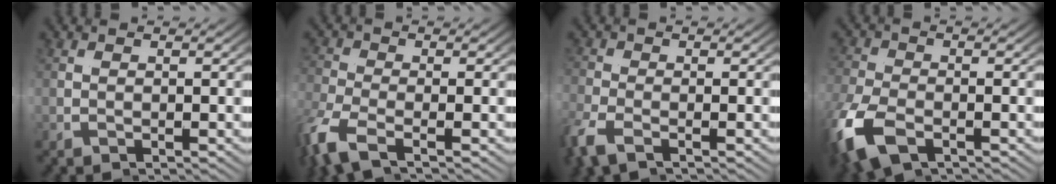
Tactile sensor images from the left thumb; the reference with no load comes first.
{"total": 3.2, "force": [-2.1, 1.0, 2.2], "torque": [-0.069, -0.010, -0.038]}
{"total": 1.7, "force": [-1.7, 0.1, -0.1], "torque": [-0.021, -0.009, -0.033]}
{"total": 4.2, "force": [-2.5, 2.4, 2.4], "torque": [-0.087, -0.016, -0.039]}